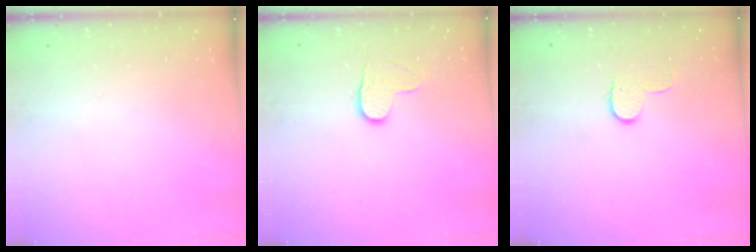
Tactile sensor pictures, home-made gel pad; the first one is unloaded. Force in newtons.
{"total": 4.7, "press": 4.7, "slide": 0.2}
{"total": 5.2, "press": 5.1, "slide": 0.6}